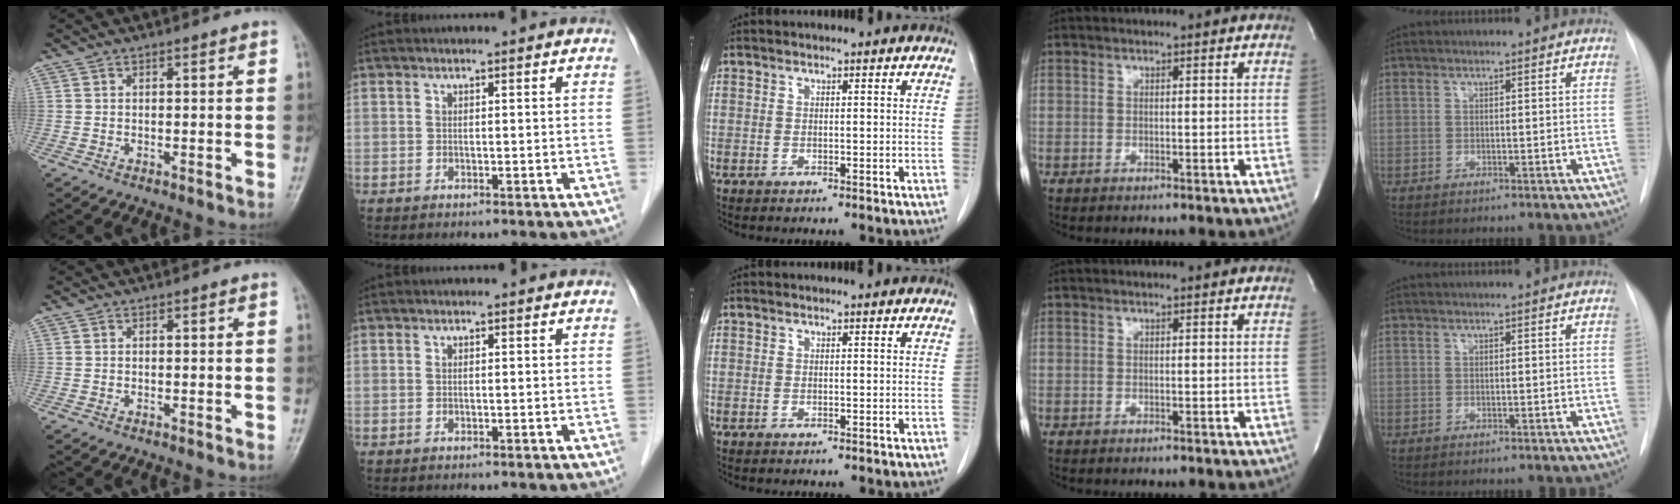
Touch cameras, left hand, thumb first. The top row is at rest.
{}